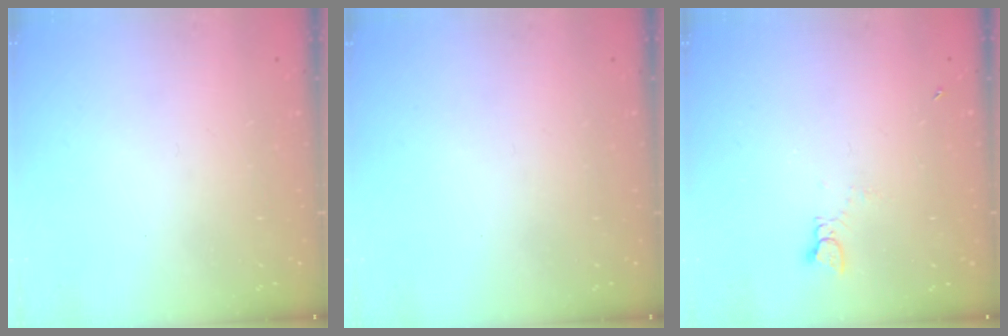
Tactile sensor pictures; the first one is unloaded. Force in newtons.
{"total": 0.0}
{"total": 0.9, "press": 0.9, "slide": 0.1}